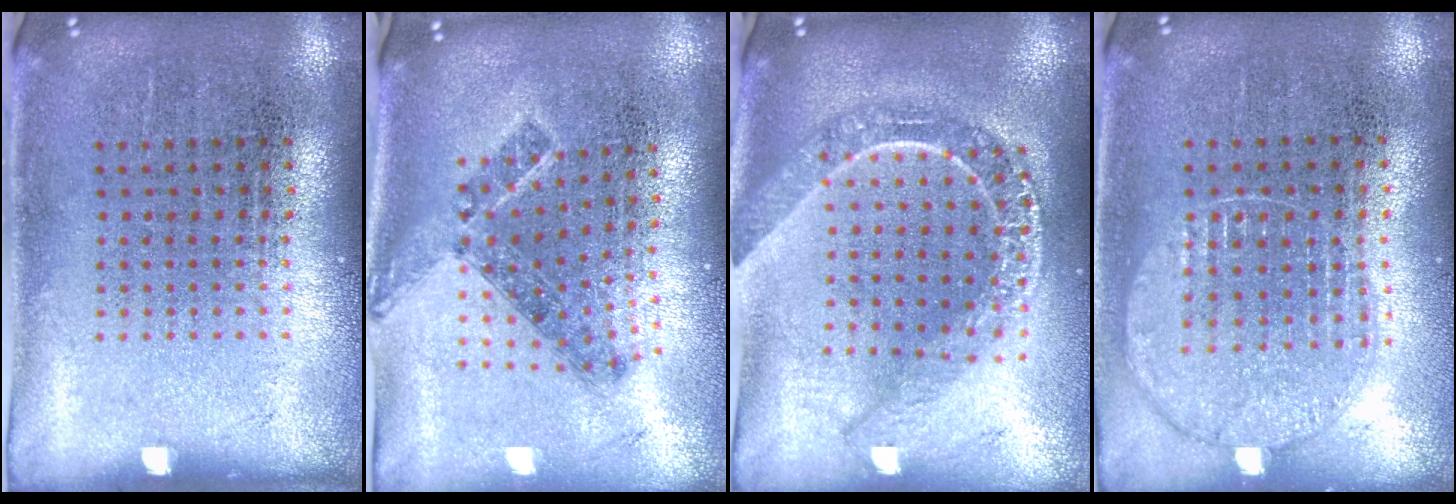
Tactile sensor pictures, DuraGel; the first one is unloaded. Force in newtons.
{"total": 1.1, "press": 0.9, "slide": 0.7}
{"total": 2.2, "press": 1.8, "slide": 1.1}
{"total": 1.0, "press": 1.0, "slide": 0.1}